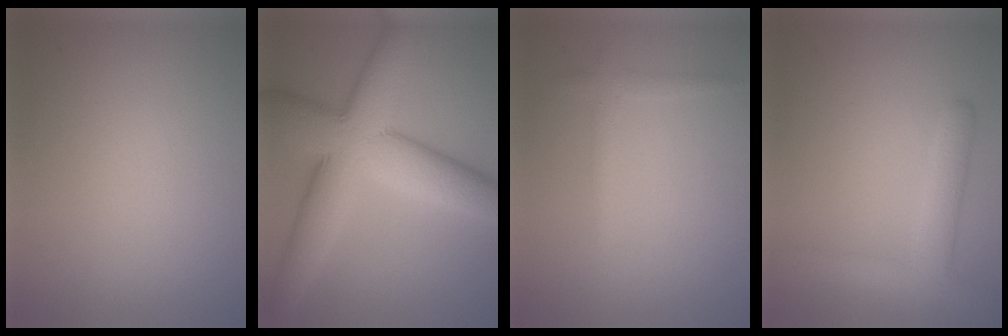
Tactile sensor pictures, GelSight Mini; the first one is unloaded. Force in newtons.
{"total": 11.1, "press": 11.1, "slide": 0.2}
{"total": 1.3, "press": 1.3, "slide": 0.1}
{"total": 4.3, "press": 4.3, "slide": 0.2}